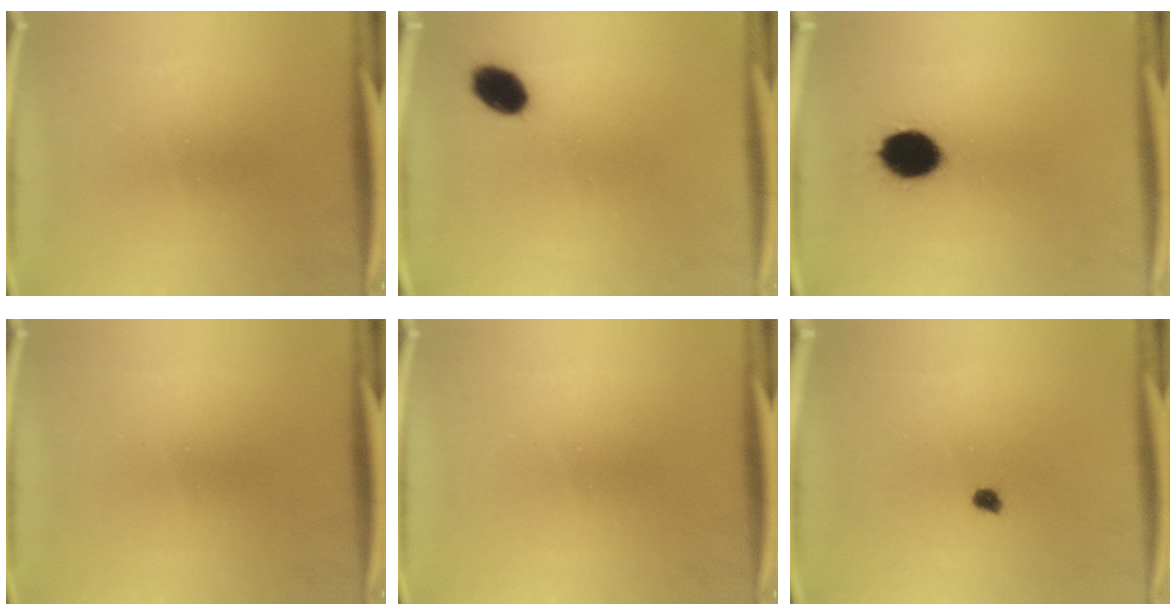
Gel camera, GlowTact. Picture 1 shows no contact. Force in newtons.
{"total": 6.2}
{"total": 10.9}
{"total": 0.0}
{"total": 0.0}
{"total": 1.4}